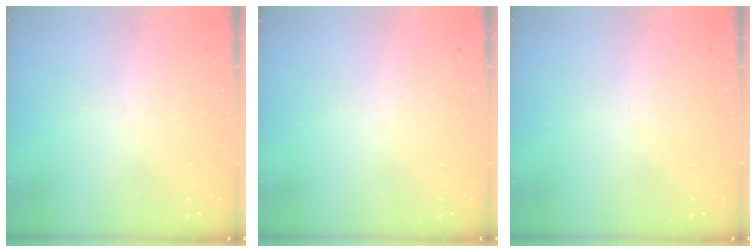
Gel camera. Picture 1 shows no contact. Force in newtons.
{"total": 0.0}
{"total": 0.0}